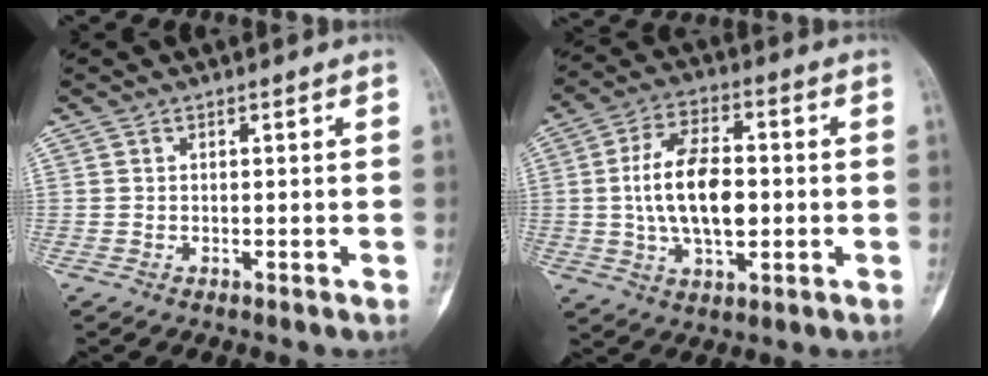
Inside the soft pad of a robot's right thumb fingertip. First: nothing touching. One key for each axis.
{"total": 13.8, "fx": -0.2, "fy": 7.4, "fz": 11.7, "tx": -0.204, "ty": 0.010, "tz": -0.004}